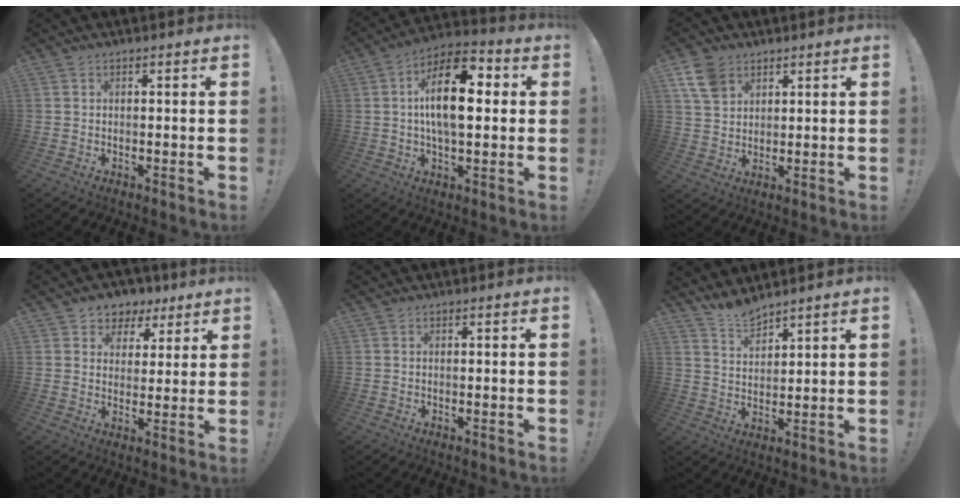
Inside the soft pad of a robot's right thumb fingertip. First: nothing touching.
{"total": 17.4, "force": [2.3, 8.5, 15.0], "torque": [-0.259, 0.005, 0.026]}
{"total": 8.6, "force": [5.0, 5.7, 4.0], "torque": [-0.075, -0.018, 0.100]}
{"total": 6.3, "force": [3.2, 5.4, 0.8], "torque": [-0.003, -0.024, 0.062]}
{"total": 0.0}
{"total": 6.6, "force": [6.4, 1.5, 1.2], "torque": [-0.031, -0.040, 0.120]}